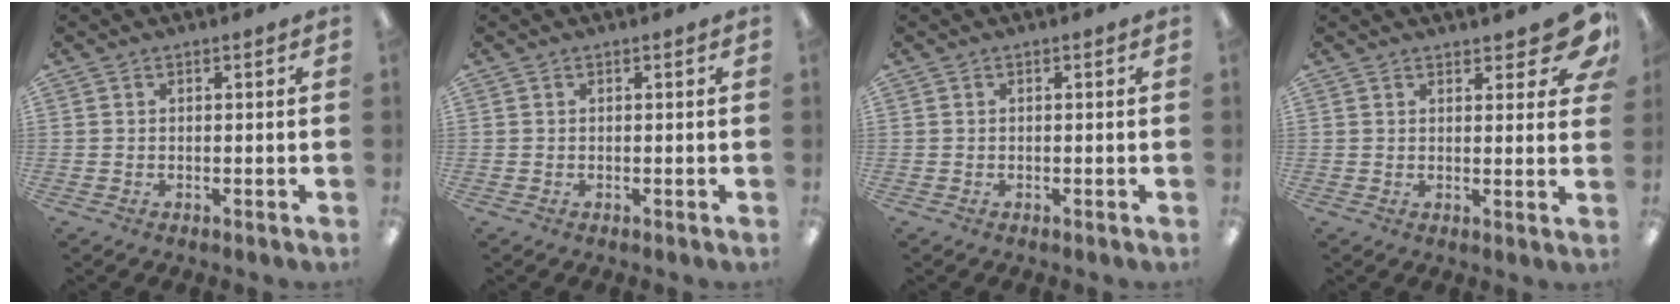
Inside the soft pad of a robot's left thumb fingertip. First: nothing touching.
{"total": 0.0}
{"total": 0.0}
{"total": 7.4, "force": [5.5, 2.6, 4.3], "torque": [-0.047, -0.032, 0.091]}